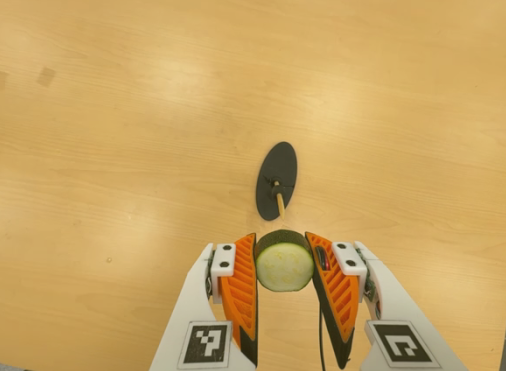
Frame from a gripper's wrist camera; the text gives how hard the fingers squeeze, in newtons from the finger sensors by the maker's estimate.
{"total": 12.0, "left": 11.1, "right": 13.0}